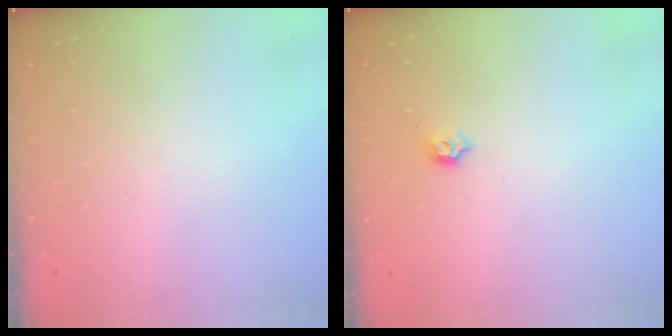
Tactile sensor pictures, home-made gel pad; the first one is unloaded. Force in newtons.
{"total": 3.5, "press": 3.5, "slide": 0.6}